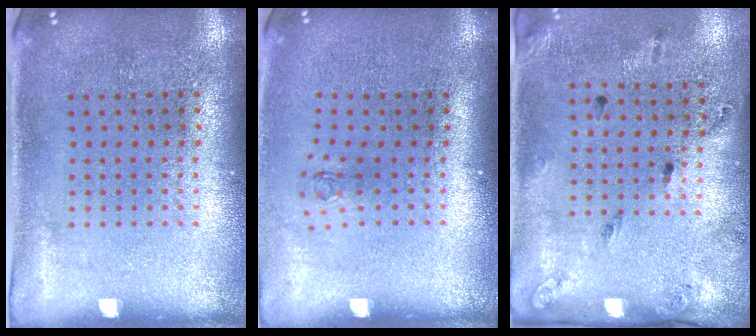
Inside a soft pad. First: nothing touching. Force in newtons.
{"total": 0.7, "press": 0.3, "slide": 0.6}
{"total": 1.8, "press": 1.0, "slide": 1.5}